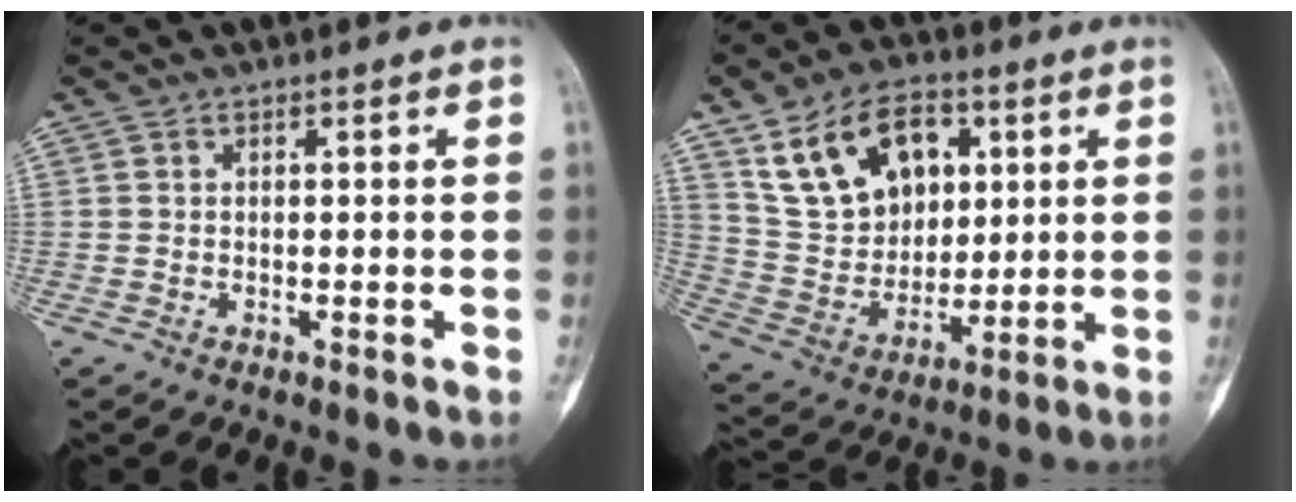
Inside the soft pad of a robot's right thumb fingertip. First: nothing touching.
{"total": 17.2, "force": [7.2, 11.7, 10.3], "torque": [-0.144, -0.018, 0.146]}